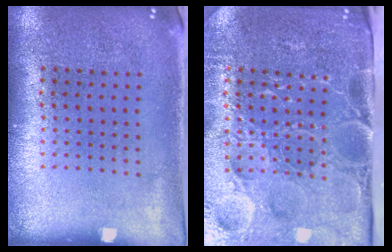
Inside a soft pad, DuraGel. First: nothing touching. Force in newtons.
{"total": 5.0, "press": 4.2, "slide": 2.6}